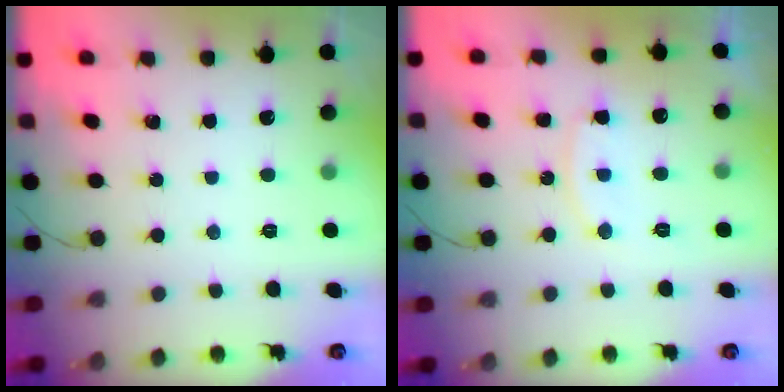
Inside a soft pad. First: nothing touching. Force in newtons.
{"total": 10.0, "press": 9.9, "slide": 0.5}